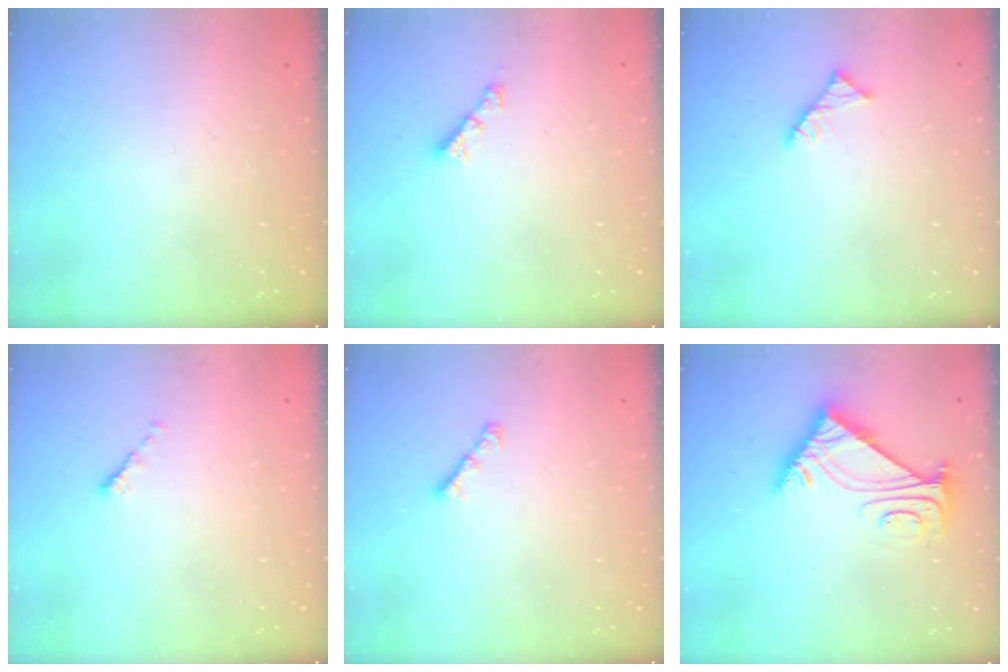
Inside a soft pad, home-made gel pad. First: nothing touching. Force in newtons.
{"total": 2.4, "press": 2.4, "slide": 0.3}
{"total": 2.9, "press": 2.9, "slide": 0.4}
{"total": 0.6, "press": 0.5, "slide": 0.3}
{"total": 2.6, "press": 2.5, "slide": 0.7}
{"total": 8.0, "press": 8.0, "slide": 0.6}